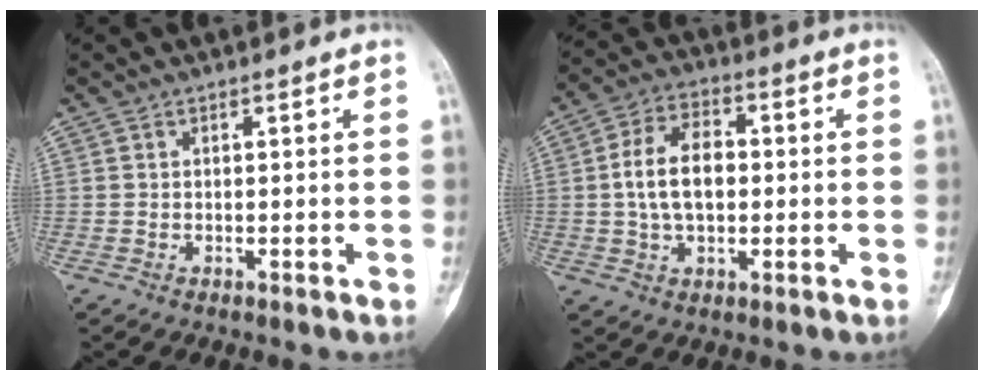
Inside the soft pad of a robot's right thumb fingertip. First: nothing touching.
{"total": 10.6, "force": [0.4, 6.5, 8.4], "torque": [-0.144, 0.016, 0.003]}